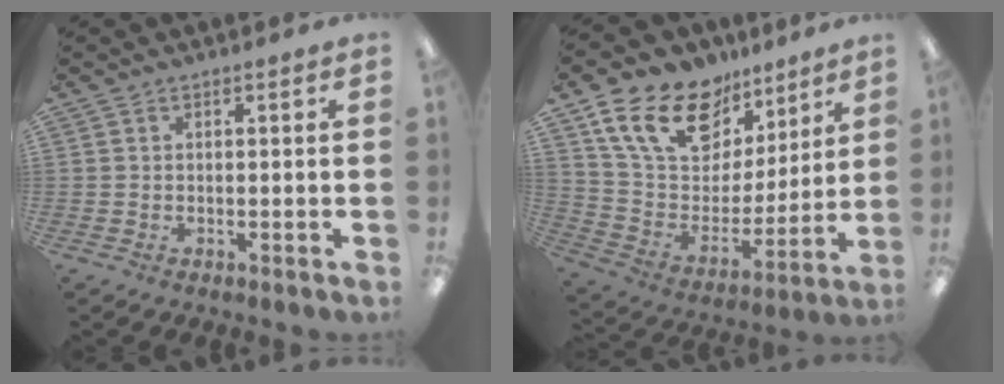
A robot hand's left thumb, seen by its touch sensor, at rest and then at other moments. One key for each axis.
{"total": 20.5, "fx": 13.1, "fy": 12.3, "fz": 10.0, "tx": -0.185, "ty": -0.061, "tz": 0.239}